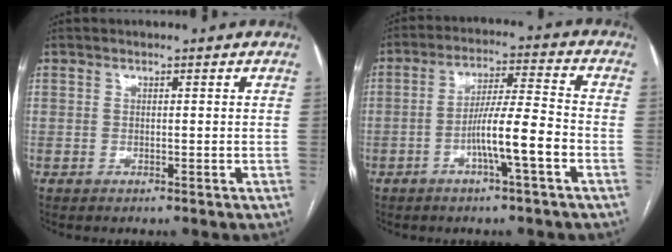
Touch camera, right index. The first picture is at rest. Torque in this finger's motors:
{"motor_torque": [0.82, -0.55, 0.36, 0.15]}